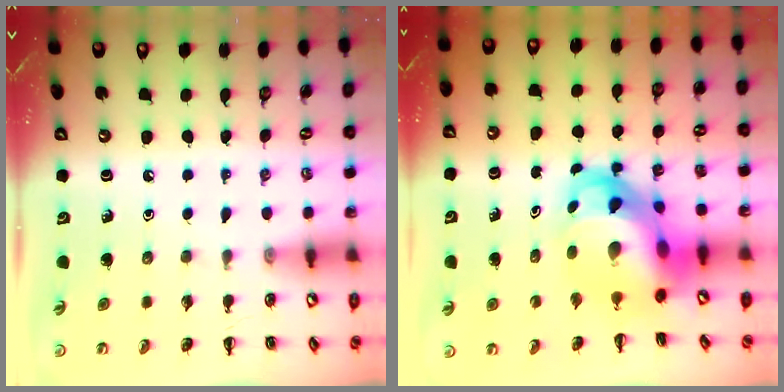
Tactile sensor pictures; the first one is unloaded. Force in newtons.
{"total": 7.8, "press": 7.5, "slide": 2.2}